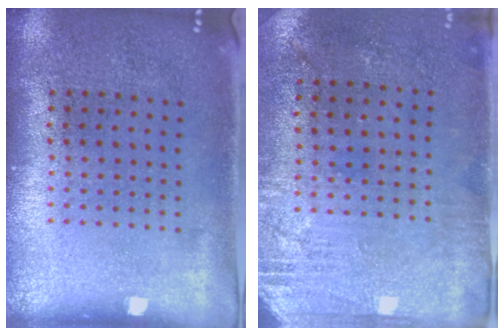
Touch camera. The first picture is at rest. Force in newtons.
{"total": 2.8, "press": 2.4, "slide": 1.5}